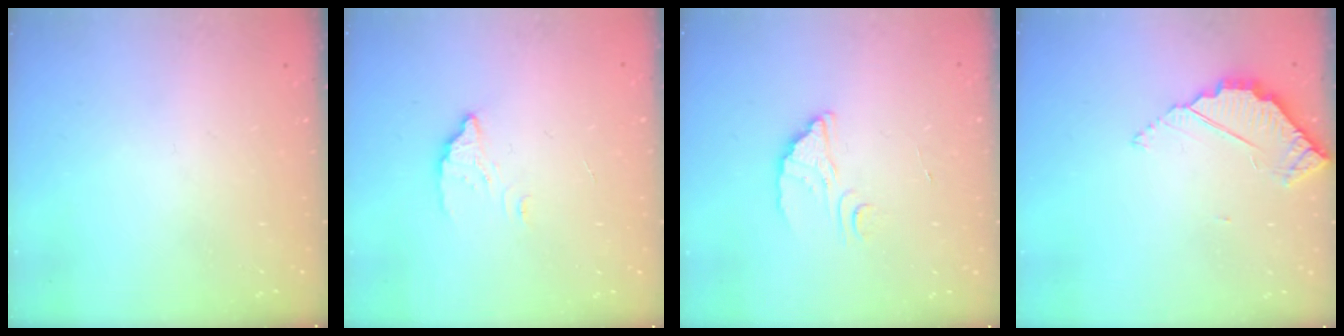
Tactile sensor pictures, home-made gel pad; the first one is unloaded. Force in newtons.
{"total": 2.8, "press": 2.8, "slide": 0.2}
{"total": 2.8, "press": 2.8, "slide": 0.0}
{"total": 3.8, "press": 3.8, "slide": 0.3}